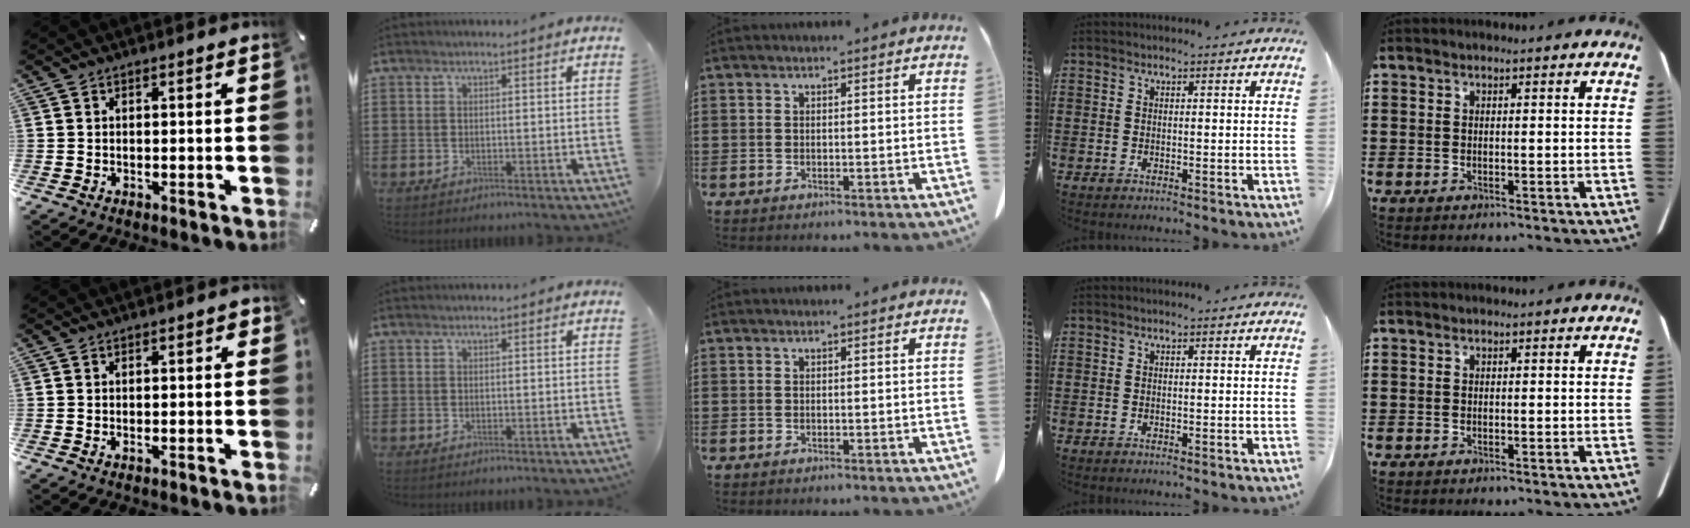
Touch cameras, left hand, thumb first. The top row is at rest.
{"thumb": {"total": 1.2, "force": [-0.1, 0.4, 1.1], "torque": [-0.011, -0.003, -0.005]}}